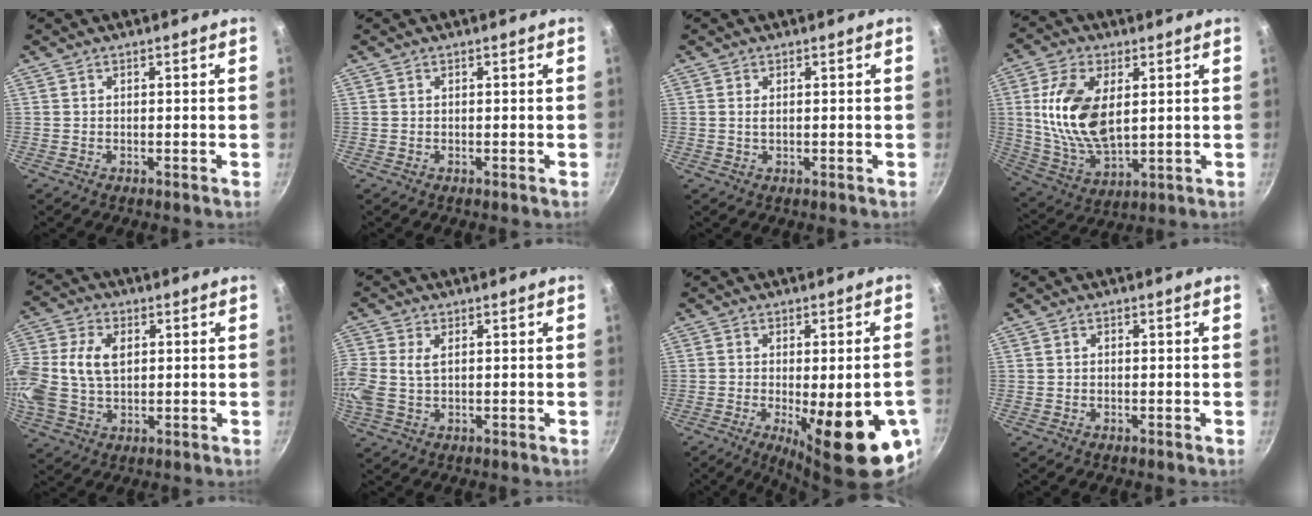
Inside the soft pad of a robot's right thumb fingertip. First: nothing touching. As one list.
[{"total": 0.0}, {"total": 1.2, "force": [0.2, 0.7, 1.0], "torque": [-0.019, 0.000, 0.003]}, {"total": 15.5, "force": [3.0, 8.5, 12.5], "torque": [-0.234, -0.014, 0.066]}, {"total": 16.9, "force": [2.5, 11.9, 11.8], "torque": [-0.274, 0.031, 0.044]}, {"total": 7.2, "force": [0.9, 4.6, 5.4], "torque": [-0.126, 0.007, 0.016]}, {"total": 19.4, "force": [-6.0, 5.8, 17.6], "torque": [-0.206, -0.008, -0.066]}, {"total": 0.5, "force": [0.1, 0.5, 0.2], "torque": [-0.002, 0.004, 0.001]}]